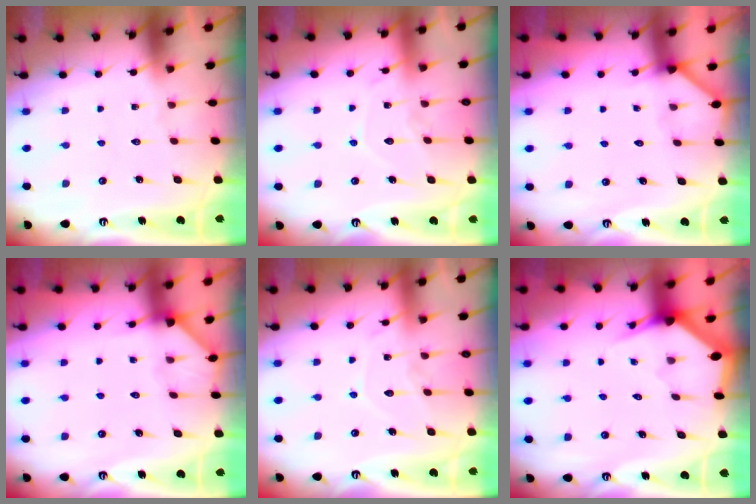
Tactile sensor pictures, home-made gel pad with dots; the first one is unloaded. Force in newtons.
{"total": 9.4, "press": 9.4, "slide": 0.7}
{"total": 2.0, "press": 2.0, "slide": 0.2}
{"total": 2.8, "press": 2.8, "slide": 0.2}
{"total": 9.4, "press": 9.4, "slide": 0.7}
{"total": 2.9, "press": 2.9, "slide": 0.1}